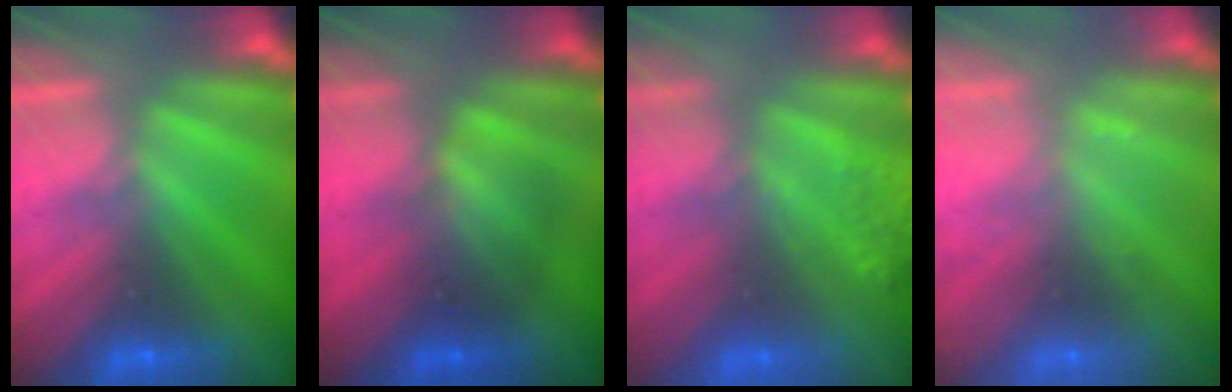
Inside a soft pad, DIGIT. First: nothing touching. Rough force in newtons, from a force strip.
{"total": 2.1}
{"total": 7.6}
{"total": 7.0}